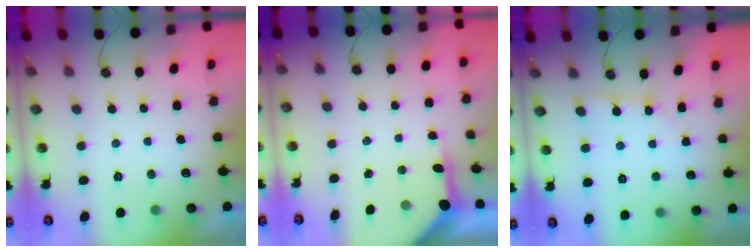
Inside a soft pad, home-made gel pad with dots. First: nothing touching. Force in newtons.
{"total": 7.1, "press": 7.1, "slide": 0.4}
{"total": 2.6, "press": 2.6, "slide": 0.3}